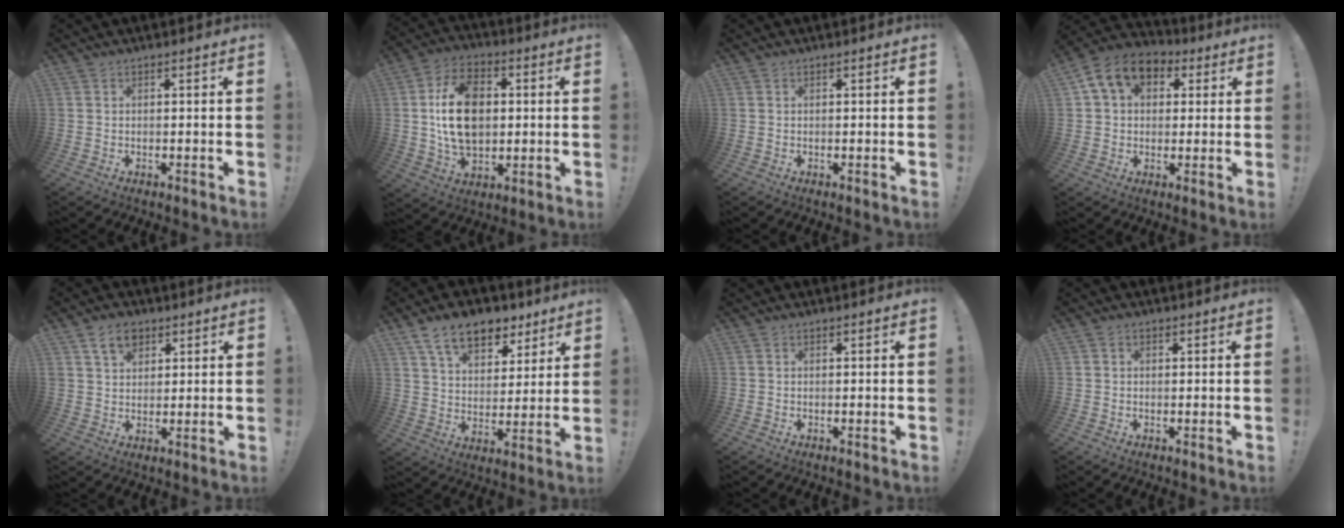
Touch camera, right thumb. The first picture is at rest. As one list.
[{"total": 17.5, "force": [1.3, 12.1, 12.5], "torque": [-0.208, 0.005, 0.023]}, {"total": 0.0}, {"total": 11.4, "force": [4.2, 8.3, 6.6], "torque": [-0.096, -0.008, 0.083]}, {"total": 7.4, "force": [4.2, 5.1, 3.3], "torque": [-0.057, -0.008, 0.080]}, {"total": 14.0, "force": [8.9, 8.0, 7.2], "torque": [-0.121, -0.045, 0.164]}, {"total": 0.0}, {"total": 0.9, "force": [-0.1, 0.7, 0.4], "torque": [0.001, -0.001, -0.003]}]